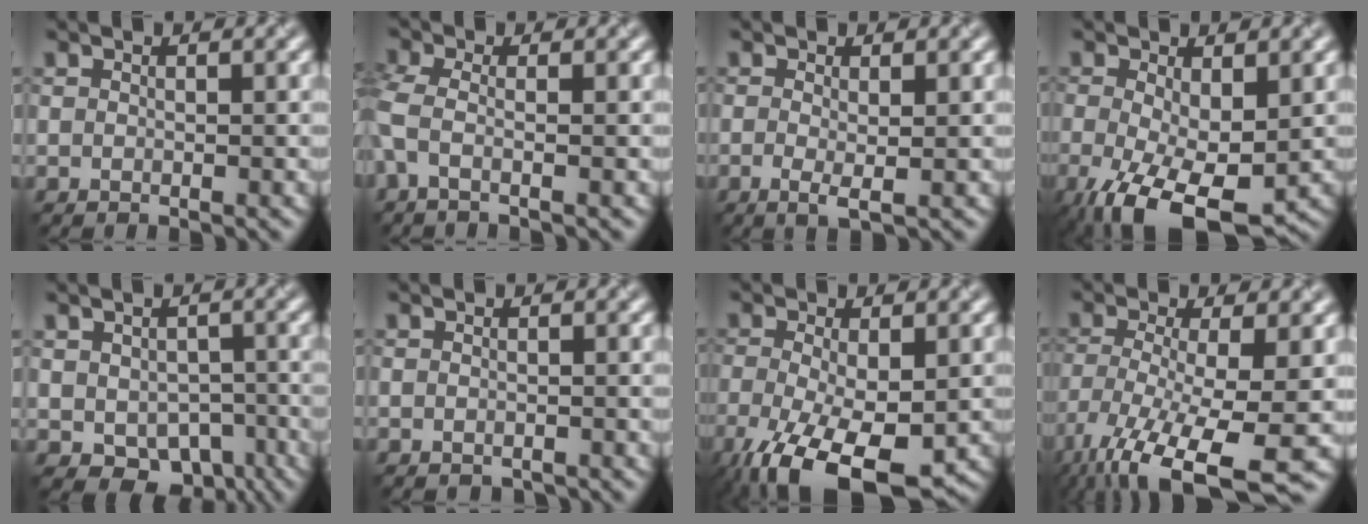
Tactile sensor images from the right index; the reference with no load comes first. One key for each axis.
{"total": 2.0, "fx": -0.5, "fy": 0.6, "fz": 1.8, "tx": -0.048, "ty": -0.007, "tz": -0.021}
{"total": 1.7, "fx": -0.2, "fy": 0.3, "fz": 1.7, "tx": -0.035, "ty": -0.007, "tz": -0.004}
{"total": 8.1, "fx": -3.0, "fy": 3.7, "fz": 6.5, "tx": -0.141, "ty": -0.029, "tz": -0.043}
{"total": 6.0, "fx": -2.2, "fy": 4.2, "fz": 3.6, "tx": -0.053, "ty": -0.017, "tz": -0.022}
{"total": 0.7, "fx": -0.6, "fy": 0.2, "fz": 0.2, "tx": -0.002, "ty": -0.005, "tz": -0.009}
{"total": 9.3, "fx": -4.4, "fy": 3.8, "fz": 7.2, "tx": -0.150, "ty": -0.029, "tz": -0.066}
{"total": 11.6, "fx": -6.2, "fy": 3.0, "fz": 9.3, "tx": -0.181, "ty": -0.027, "tz": -0.104}